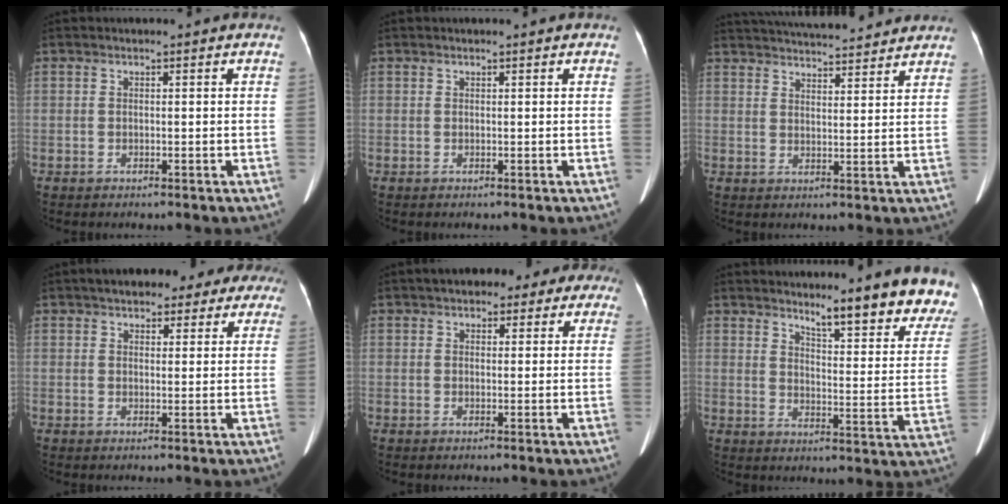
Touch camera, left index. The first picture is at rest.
{"total": 1.3, "force": [1.1, 0.2, 0.7], "torque": [-0.003, 0.002, 0.011]}
{"total": 18.7, "force": [17.3, 2.9, 6.6], "torque": [-0.114, 0.014, 0.236]}
{"total": 13.3, "force": [10.2, 5.6, 6.4], "torque": [-0.060, 0.017, 0.116]}
{"total": 10.5, "force": [7.4, 5.0, 5.6], "torque": [-0.043, 0.014, 0.081]}
{"total": 15.8, "force": [14.0, 1.9, 7.1], "torque": [-0.065, -0.086, 0.161]}